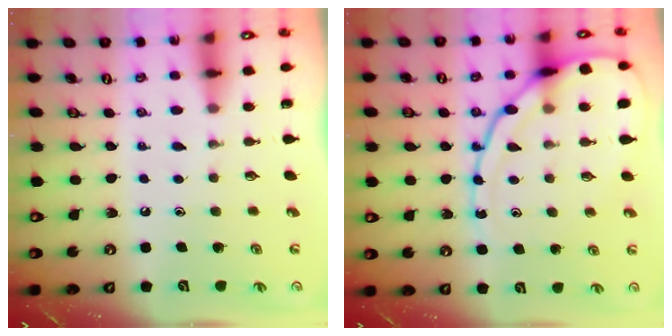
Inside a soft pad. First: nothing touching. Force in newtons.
{"total": 15.9, "press": 15.8, "slide": 1.4}